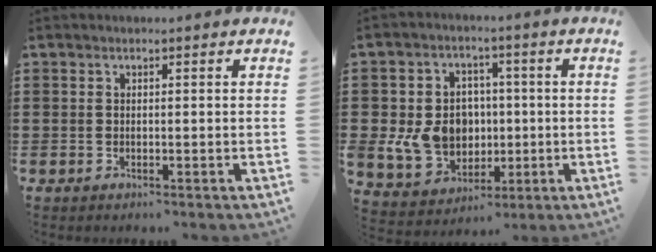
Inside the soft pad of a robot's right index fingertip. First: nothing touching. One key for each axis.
{"total": 9.6, "fx": -0.4, "fy": 8.5, "fz": 4.6, "tx": -0.120, "ty": 0.018, "tz": -0.002}